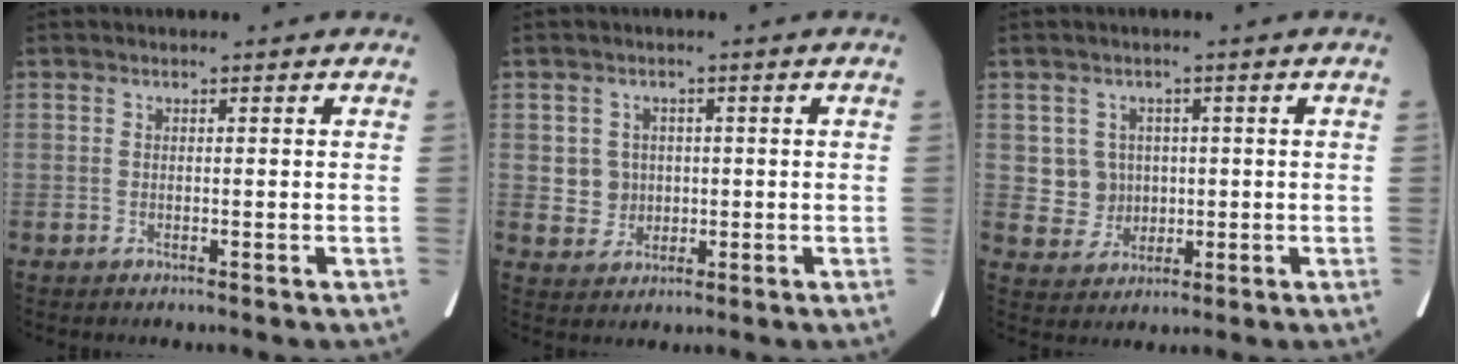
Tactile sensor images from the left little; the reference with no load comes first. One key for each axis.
{"total": 4.0, "fx": 0.3, "fy": 3.9, "fz": 0.6, "tx": -0.009, "ty": 0.010, "tz": 0.014}
{"total": 4.8, "fx": 0.6, "fy": 4.8, "fz": 0.4, "tx": -0.006, "ty": 0.011, "tz": 0.019}